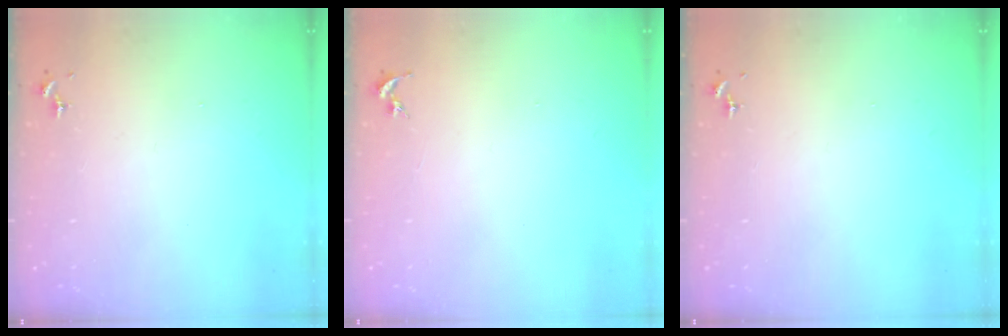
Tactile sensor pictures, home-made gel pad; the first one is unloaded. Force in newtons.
{"total": 0.0}
{"total": 0.0}